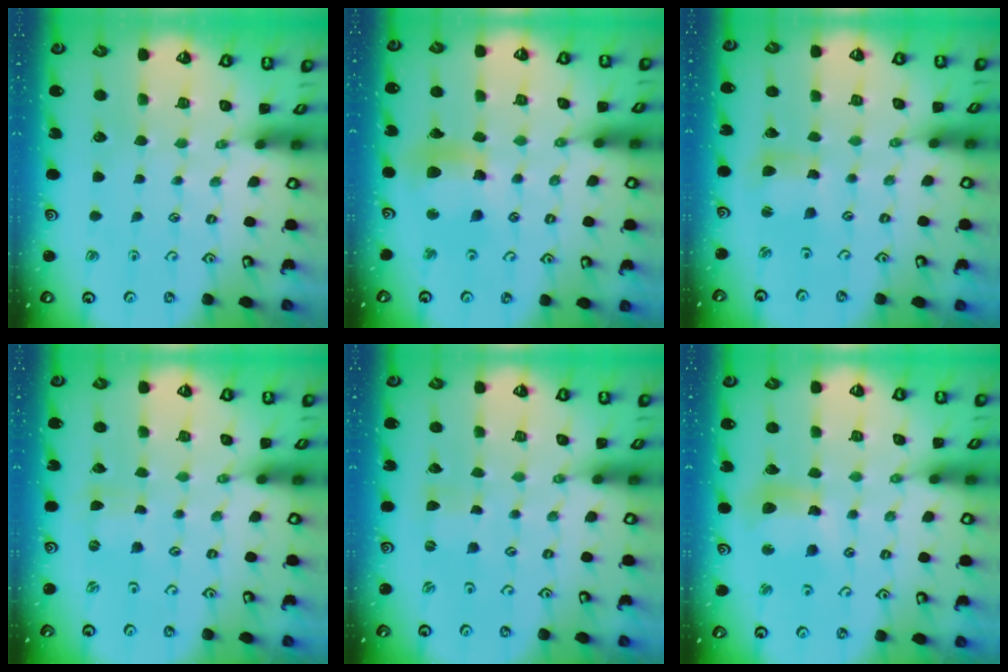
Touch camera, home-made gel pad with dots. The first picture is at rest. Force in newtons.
{"total": 11.4, "press": 11.3, "slide": 1.5}
{"total": 4.0, "press": 4.0, "slide": 0.4}
{"total": 0.0}
{"total": 0.0}
{"total": 10.5, "press": 10.5, "slide": 1.3}